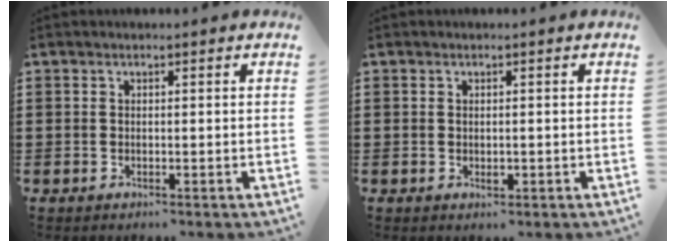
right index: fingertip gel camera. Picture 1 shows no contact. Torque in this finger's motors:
{"motor_torque": [0.33, 0.34, 0.00, 0.00]}